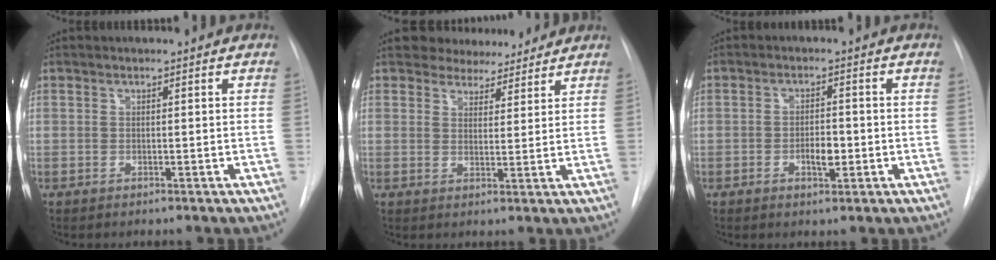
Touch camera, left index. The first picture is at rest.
{"total": 5.9, "force": [5.3, 2.4, 1.0], "torque": [-0.007, -0.005, 0.072]}
{"total": 3.3, "force": [-1.6, 1.3, 2.6], "torque": [-0.042, -0.003, -0.023]}